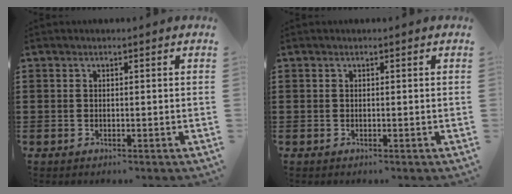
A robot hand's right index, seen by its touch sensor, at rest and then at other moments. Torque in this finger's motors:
{"motor_torque": [-0.29, 0.86, 0.00, -0.01]}